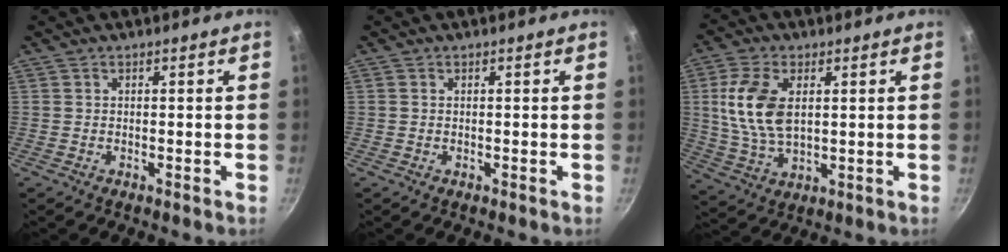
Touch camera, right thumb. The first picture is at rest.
{"total": 0.0}
{"total": 11.9, "force": [2.4, 6.7, 9.6], "torque": [-0.186, -0.010, 0.049]}